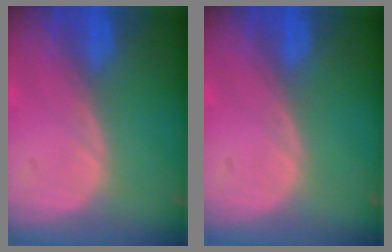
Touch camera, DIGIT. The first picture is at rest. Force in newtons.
{"total": 0.0}